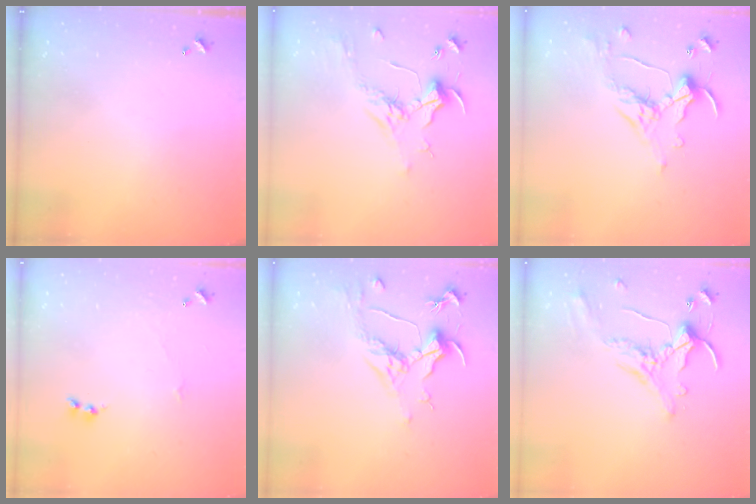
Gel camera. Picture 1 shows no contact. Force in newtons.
{"total": 1.8, "press": 1.6, "slide": 0.8}
{"total": 1.1, "press": 1.1, "slide": 0.1}
{"total": 1.6, "press": 1.6, "slide": 0.2}
{"total": 1.6, "press": 1.4, "slide": 0.8}
{"total": 0.9, "press": 0.1, "slide": 0.9}